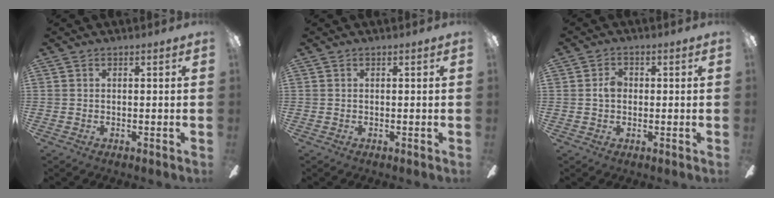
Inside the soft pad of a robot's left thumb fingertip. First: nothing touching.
{"total": 0.0}
{"total": 3.1, "force": [0.2, 2.3, 2.1], "torque": [-0.041, 0.009, 0.002]}